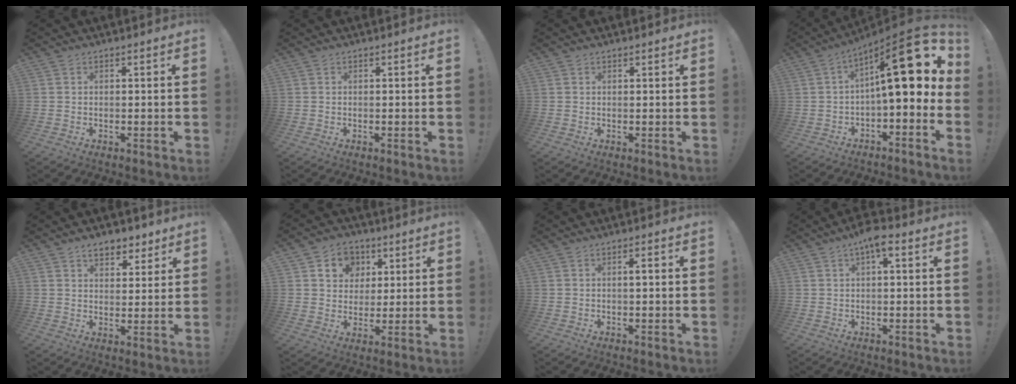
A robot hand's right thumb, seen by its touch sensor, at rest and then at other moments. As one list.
[{"total": 0.0}, {"total": 0.7, "force": [0.6, 0.1, -0.1], "torque": [0.010, -0.004, 0.011]}, {"total": 20.7, "force": [4.5, 6.0, 19.3], "torque": [-0.281, -0.021, 0.075]}, {"total": 7.2, "force": [4.9, 4.2, 3.2], "torque": [-0.039, -0.022, 0.089]}, {"total": 9.1, "force": [3.3, 8.2, 2.4], "torque": [-0.032, -0.017, 0.065]}, {"total": 1.5, "force": [0.1, 0.0, 1.5], "torque": [-0.026, 0.001, -0.002]}, {"total": 4.7, "force": [1.9, 1.2, 4.2], "torque": [-0.073, -0.002, 0.028]}]